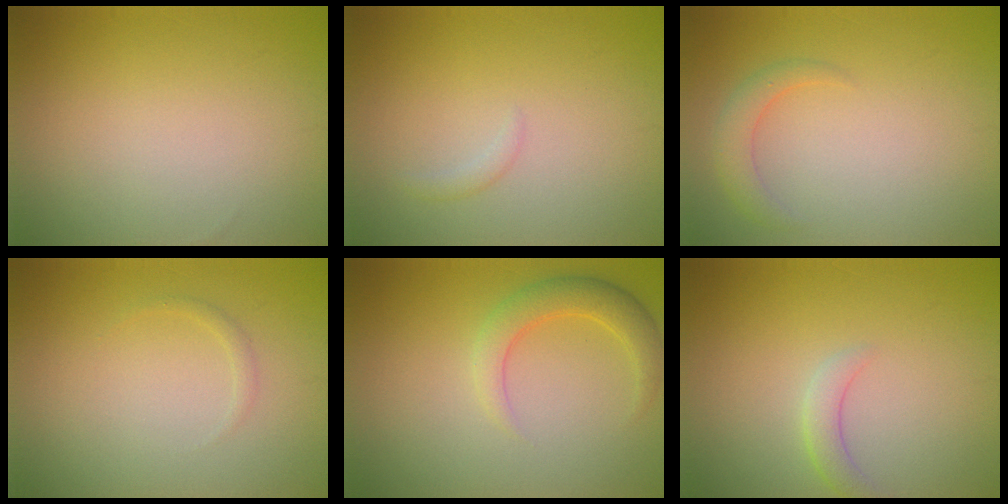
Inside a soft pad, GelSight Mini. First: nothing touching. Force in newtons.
{"total": 0.7, "press": 0.7, "slide": 0.1}
{"total": 1.9, "press": 1.9, "slide": 0.0}
{"total": 0.6, "press": 0.6, "slide": 0.1}
{"total": 2.9, "press": 2.9, "slide": 0.1}
{"total": 1.8, "press": 1.8, "slide": 0.1}